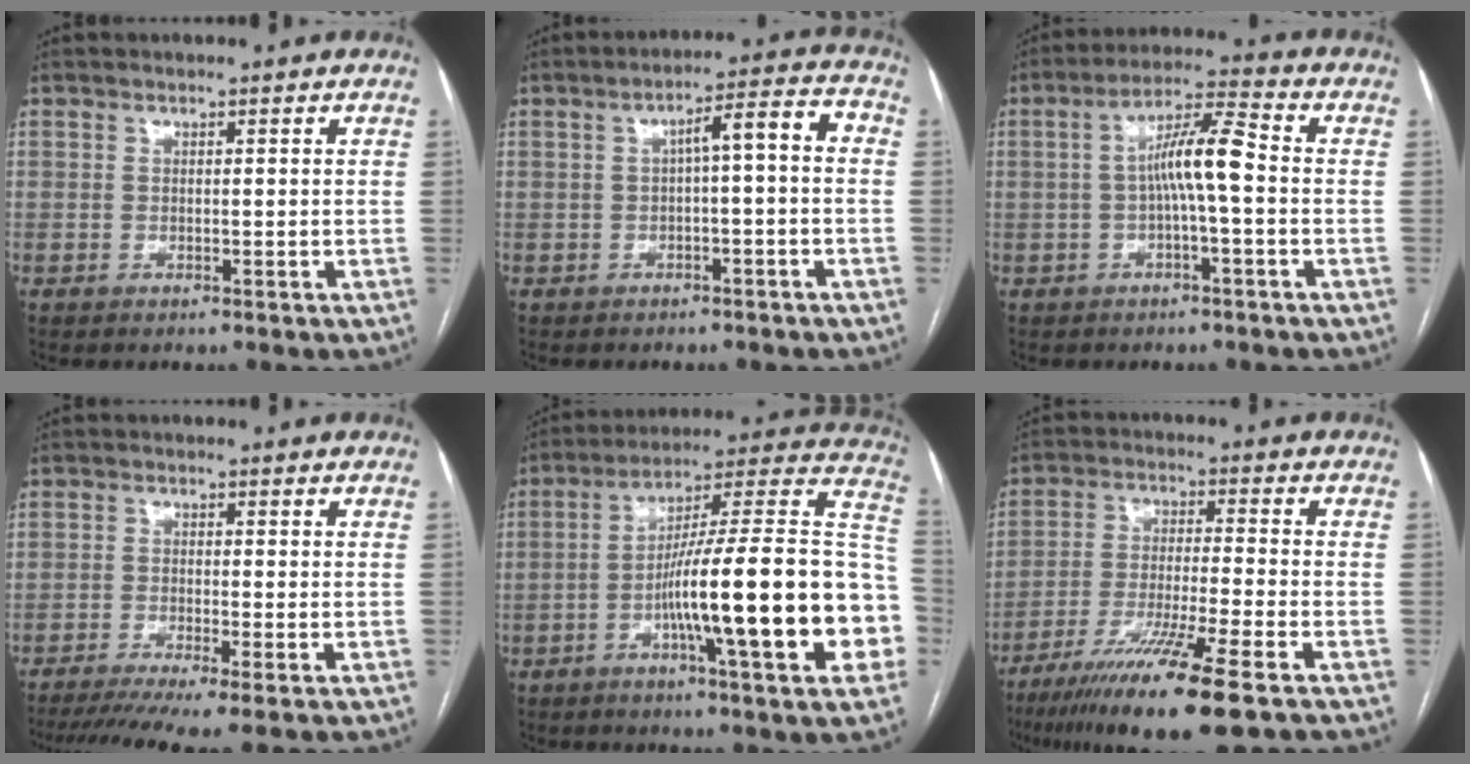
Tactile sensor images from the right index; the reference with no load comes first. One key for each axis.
{"total": 6.1, "fx": -0.2, "fy": 1.1, "fz": 6.0, "tx": -0.088, "ty": 0.034, "tz": -0.002}
{"total": 7.8, "fx": -0.5, "fy": 0.7, "fz": 7.8, "tx": -0.141, "ty": 0.023, "tz": -0.011}
{"total": 8.8, "fx": -6.3, "fy": 0.4, "fz": 6.1, "tx": -0.099, "ty": -0.011, "tz": -0.102}
{"total": 26.8, "fx": -6.0, "fy": 2.4, "fz": 26.0, "tx": -0.297, "ty": 0.017, "tz": -0.096}
{"total": 15.0, "fx": -9.8, "fy": -0.5, "fz": 11.4, "tx": -0.205, "ty": -0.043, "tz": -0.168}